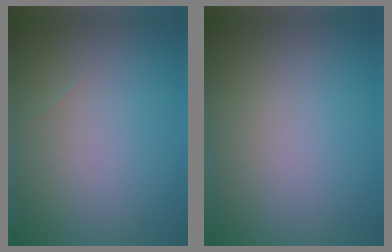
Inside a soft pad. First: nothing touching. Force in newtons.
{"total": 0.0}